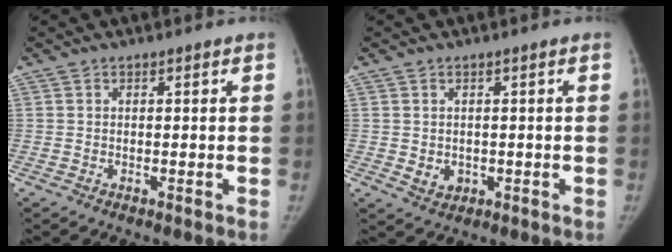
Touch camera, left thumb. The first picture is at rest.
{"total": 2.7, "force": [-0.2, 2.4, 1.3], "torque": [-0.012, -0.002, 0.009]}